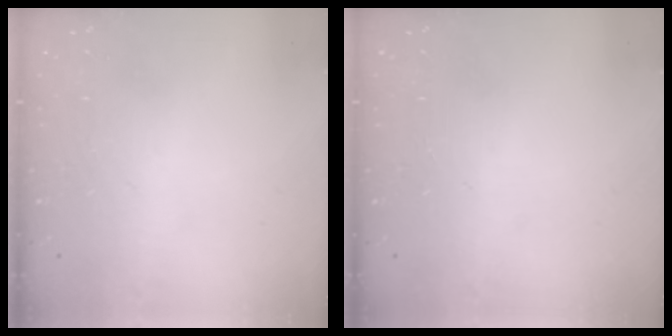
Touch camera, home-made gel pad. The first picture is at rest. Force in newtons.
{"total": 0.0}